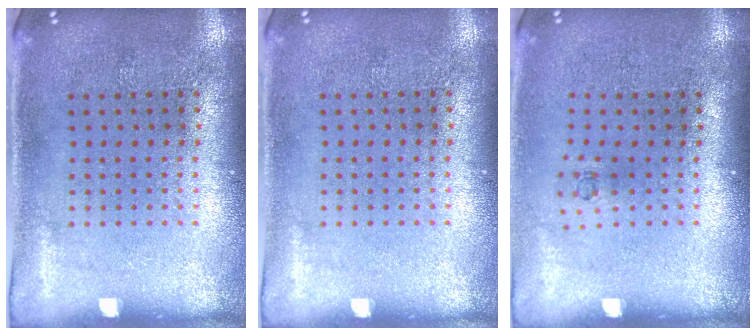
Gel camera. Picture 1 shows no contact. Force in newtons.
{"total": 0.0}
{"total": 0.6, "press": 0.2, "slide": 0.5}